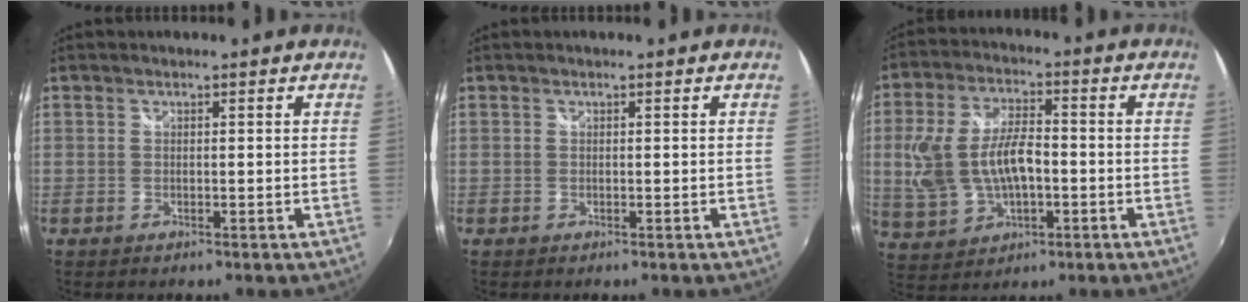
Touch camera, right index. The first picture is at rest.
{"total": 0.0}
{"total": 13.1, "force": [-1.3, 7.0, 10.9], "torque": [-0.232, 0.005, -0.013]}